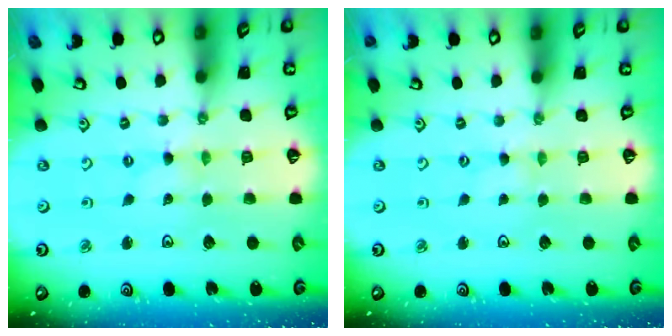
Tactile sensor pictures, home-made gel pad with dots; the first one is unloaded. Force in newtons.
{"total": 0.0}